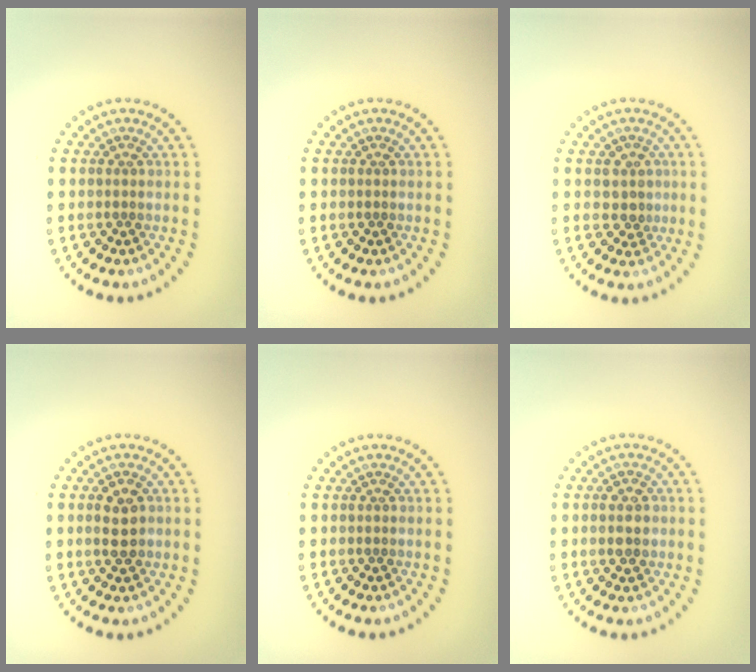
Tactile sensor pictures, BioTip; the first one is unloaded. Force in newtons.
{"total": 0.0}
{"total": 1.8, "press": 1.6, "slide": 0.8}
{"total": 2.4, "press": 2.4, "slide": 0.2}
{"total": 0.0}
{"total": 2.0, "press": 2.0, "slide": 0.1}